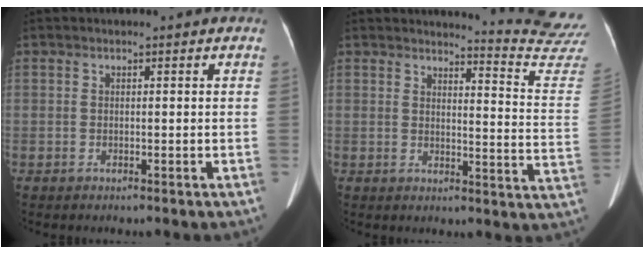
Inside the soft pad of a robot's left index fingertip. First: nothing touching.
{"total": 14.2, "force": [14.0, -2.3, 0.3], "torque": [-0.004, -0.162, 0.134]}